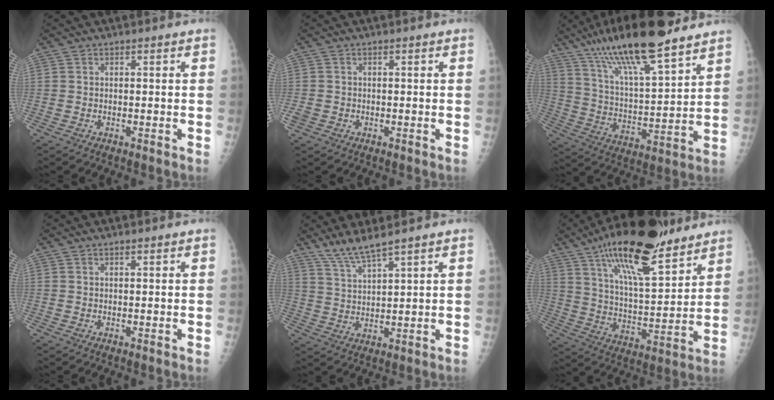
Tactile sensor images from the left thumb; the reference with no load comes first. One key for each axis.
{"total": 1.6, "fx": -0.2, "fy": 1.3, "fz": 0.8, "tx": -0.018, "ty": 0.000, "tz": -0.002}
{"total": 20.9, "fx": 15.2, "fy": 4.0, "fz": 13.8, "tx": -0.234, "ty": -0.054, "tz": 0.270}
{"total": 0.8, "fx": 0.6, "fy": 0.2, "fz": 0.5, "tx": -0.008, "ty": -0.001, "tz": 0.010}
{"total": 6.0, "fx": 5.1, "fy": -0.2, "fz": 3.2, "tx": -0.069, "ty": -0.031, "tz": 0.112}
{"total": 22.0, "fx": 15.0, "fy": 6.6, "fz": 14.7, "tx": -0.226, "ty": -0.063, "tz": 0.253}